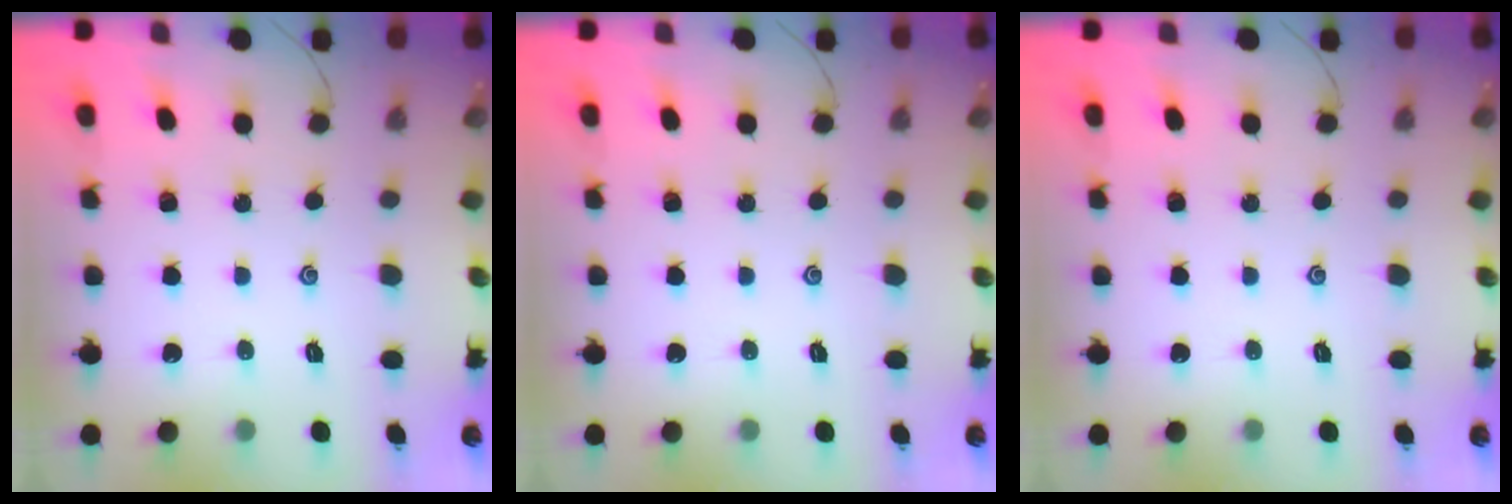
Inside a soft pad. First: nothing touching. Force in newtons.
{"total": 0.0}
{"total": 0.0}